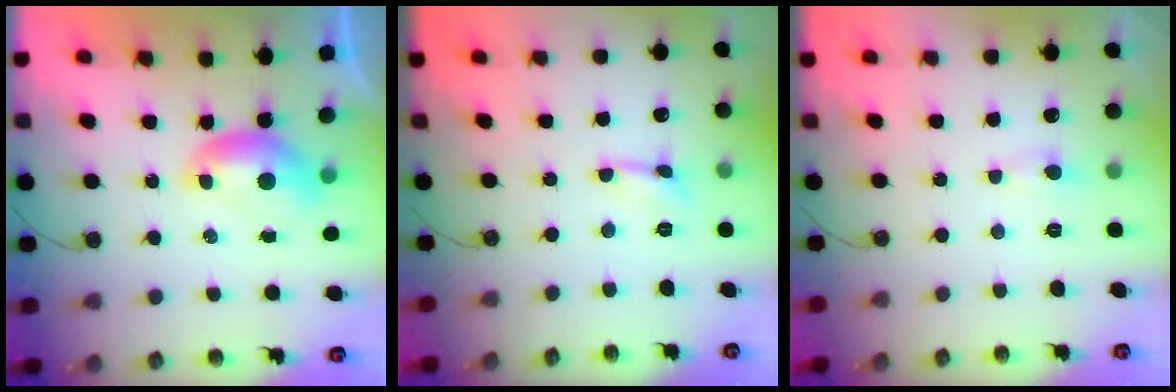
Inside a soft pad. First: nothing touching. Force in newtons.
{"total": 1.7, "press": 1.7, "slide": 0.5}
{"total": 1.8, "press": 1.7, "slide": 0.7}